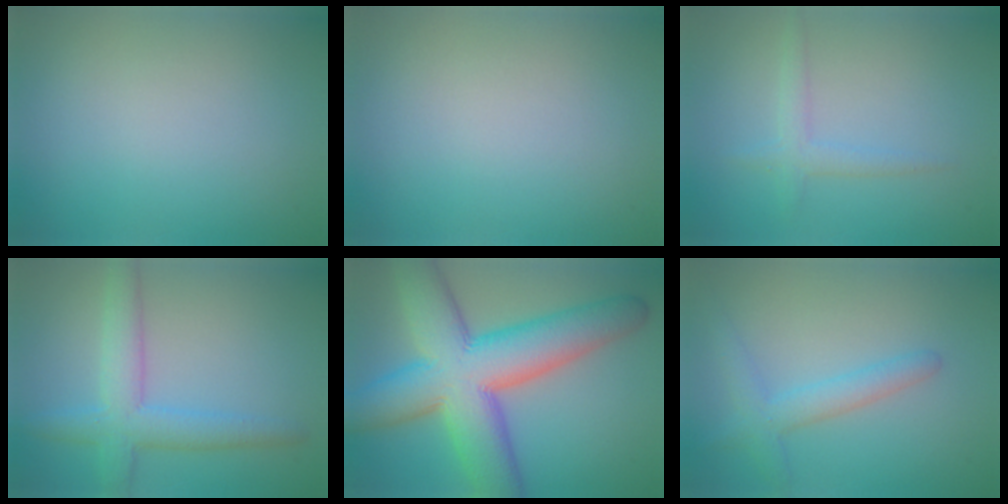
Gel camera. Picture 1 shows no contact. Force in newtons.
{"total": 0.0}
{"total": 1.8, "press": 1.8, "slide": 0.2}
{"total": 4.8, "press": 4.8, "slide": 0.1}
{"total": 13.4, "press": 13.4, "slide": 0.5}
{"total": 2.8, "press": 2.8, "slide": 0.3}